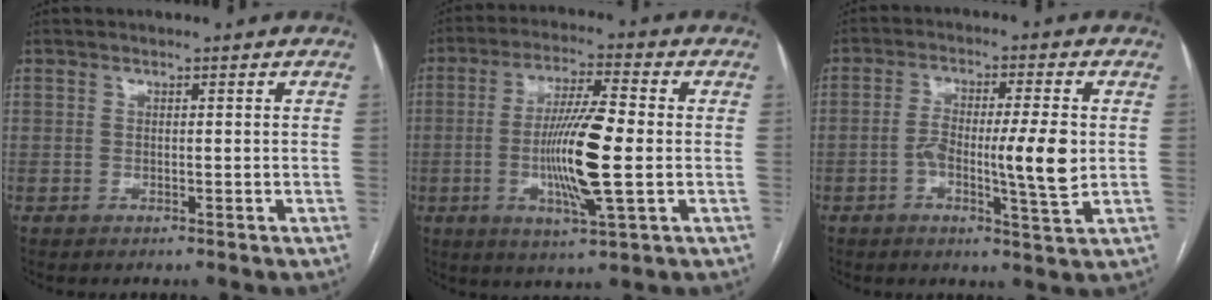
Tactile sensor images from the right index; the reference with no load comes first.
{"total": 12.5, "force": [-1.5, 0.9, 12.4], "torque": [-0.235, -0.009, -0.031]}
{"total": 9.4, "force": [-0.9, 0.9, 9.4], "torque": [-0.160, 0.002, -0.017]}